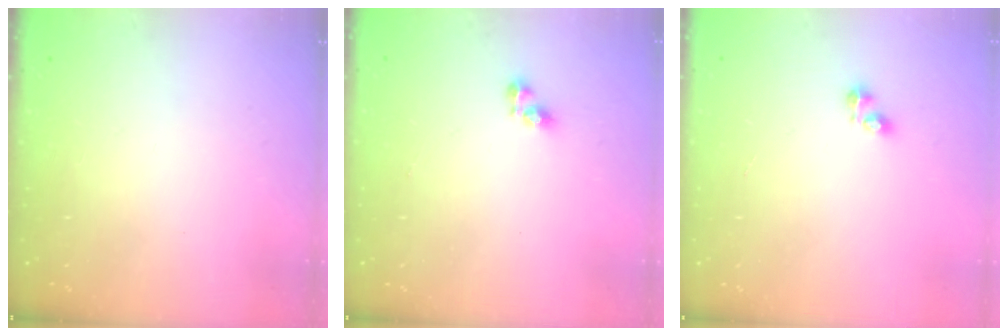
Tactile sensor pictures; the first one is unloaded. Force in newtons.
{"total": 4.7, "press": 4.6, "slide": 0.6}
{"total": 2.9, "press": 2.9, "slide": 0.4}